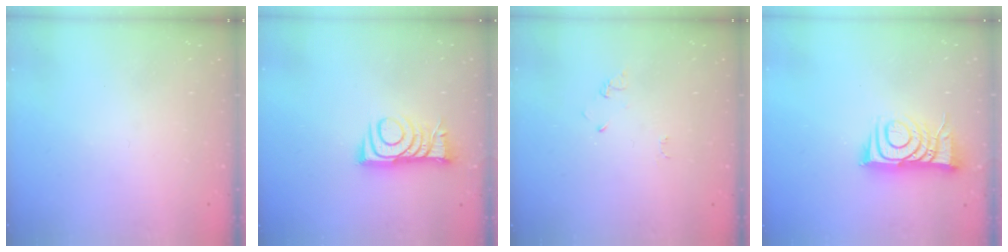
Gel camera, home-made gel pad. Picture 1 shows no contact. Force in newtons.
{"total": 9.0, "press": 9.0, "slide": 0.1}
{"total": 2.6, "press": 2.6, "slide": 0.4}
{"total": 9.8, "press": 9.8, "slide": 1.2}